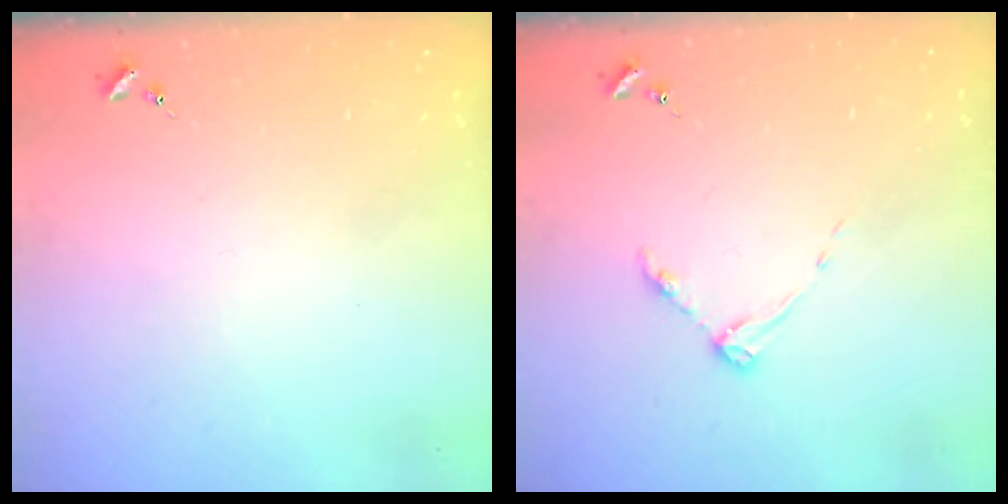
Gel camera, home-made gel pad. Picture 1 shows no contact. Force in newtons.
{"total": 4.9, "press": 4.8, "slide": 0.7}